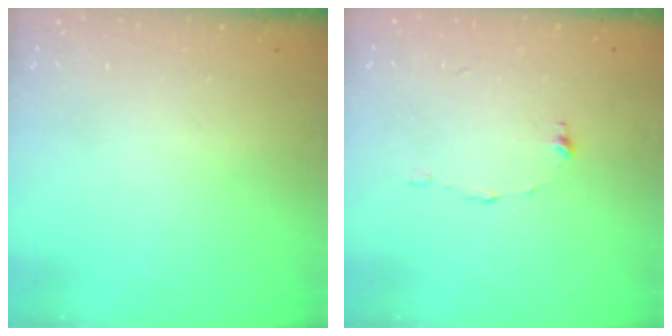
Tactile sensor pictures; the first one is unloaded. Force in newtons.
{"total": 6.0, "press": 6.0, "slide": 0.5}